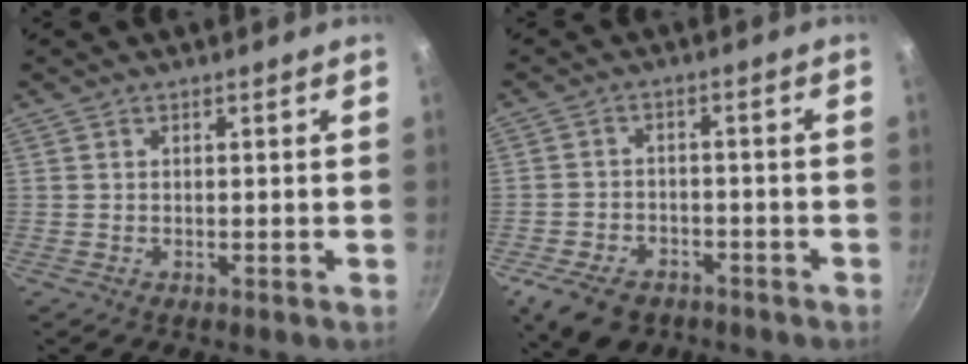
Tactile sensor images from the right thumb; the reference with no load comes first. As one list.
[{"total": 10.0, "force": [-6.2, 6.4, 4.6], "torque": [-0.080, 0.028, -0.097]}]